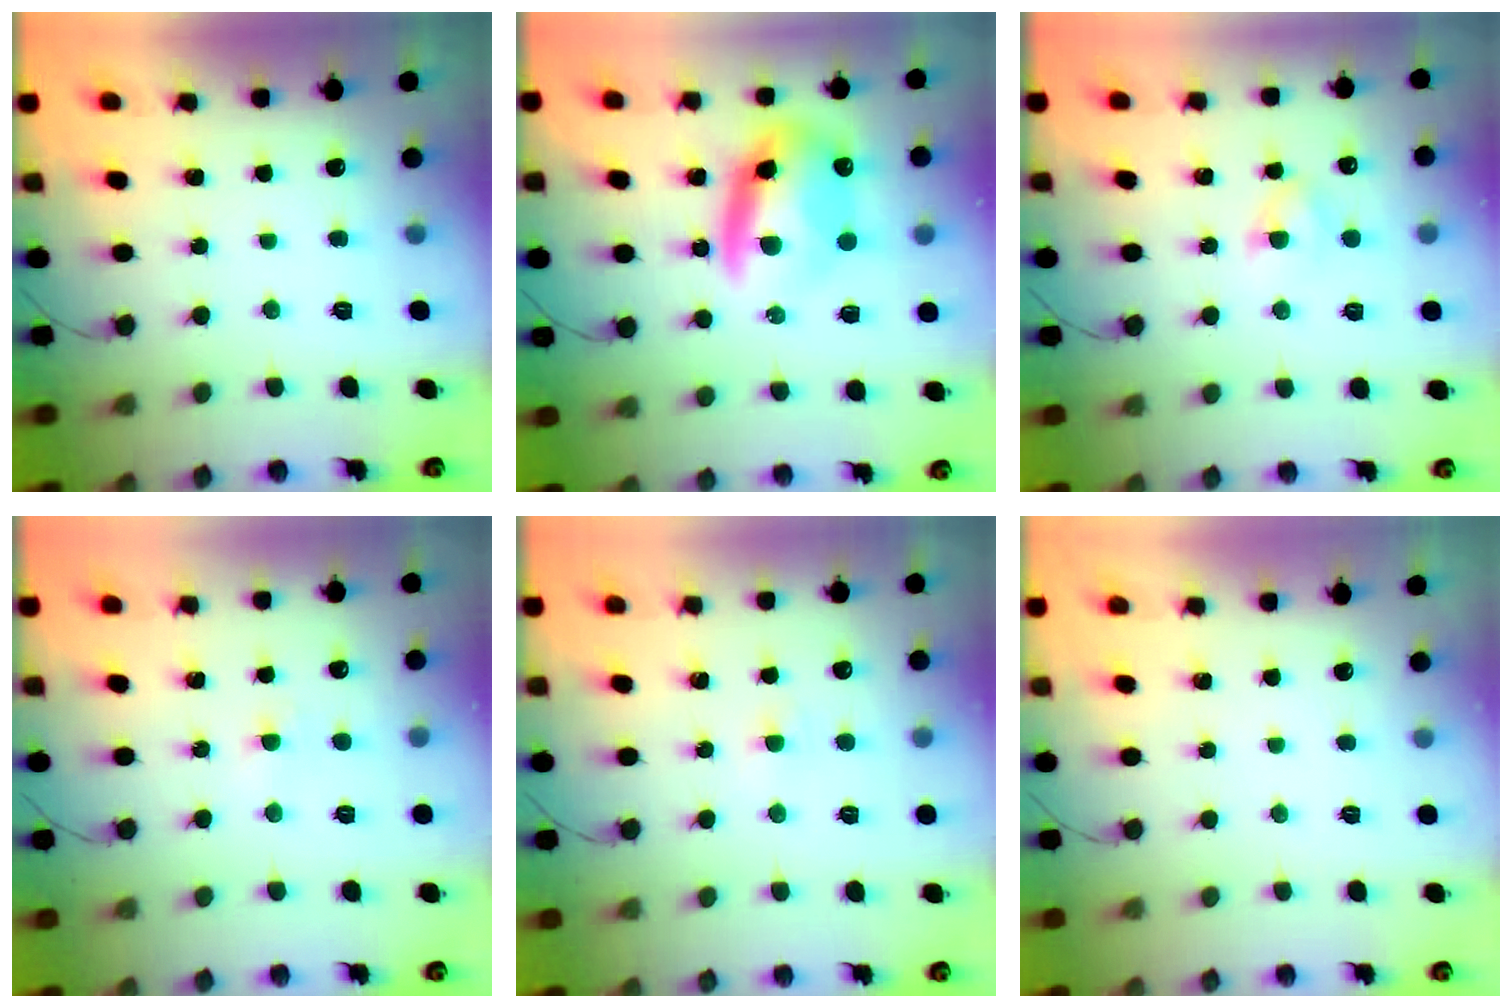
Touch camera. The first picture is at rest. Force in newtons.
{"total": 11.3, "press": 11.0, "slide": 2.5}
{"total": 4.3, "press": 4.0, "slide": 1.5}
{"total": 1.8, "press": 1.6, "slide": 0.8}
{"total": 1.9, "press": 1.7, "slide": 0.7}
{"total": 0.0}